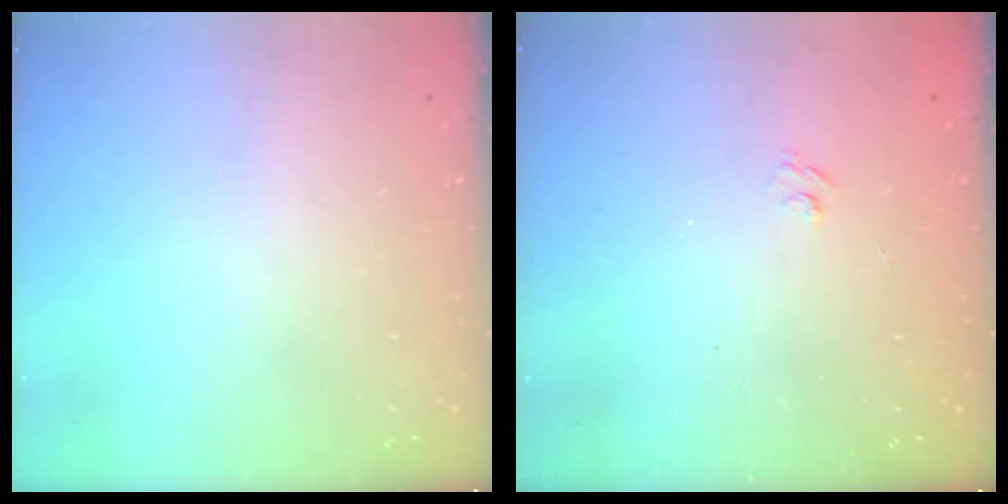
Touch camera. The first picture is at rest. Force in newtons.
{"total": 2.2, "press": 2.0, "slide": 1.0}